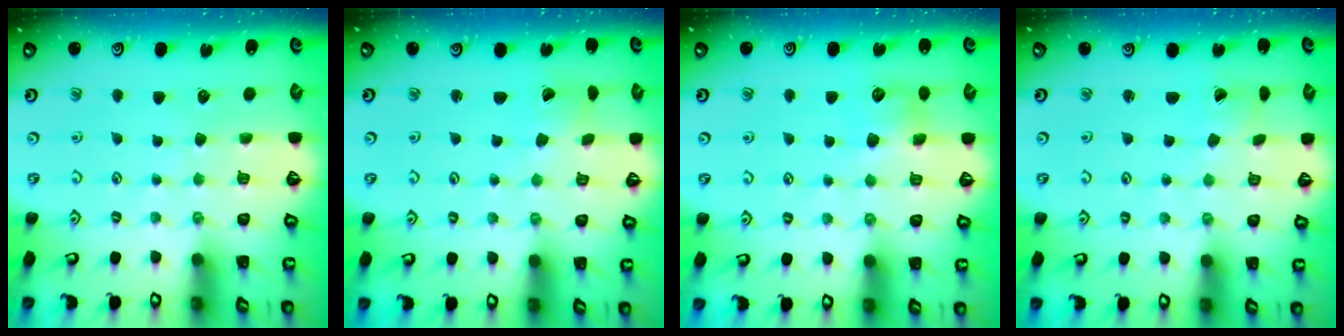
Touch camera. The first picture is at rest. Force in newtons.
{"total": 2.4, "press": 2.4, "slide": 0.3}
{"total": 6.1, "press": 6.1, "slide": 0.7}
{"total": 2.8, "press": 2.8, "slide": 0.2}